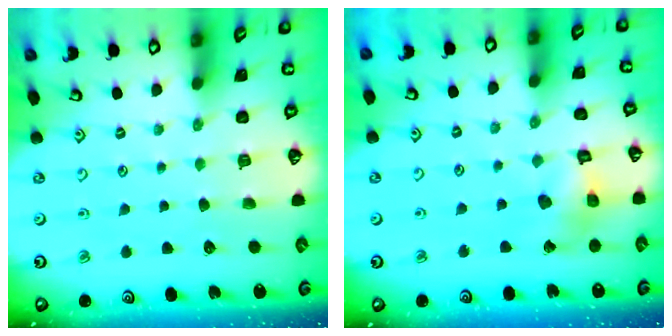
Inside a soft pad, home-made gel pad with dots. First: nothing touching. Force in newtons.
{"total": 8.9, "press": 8.8, "slide": 0.9}